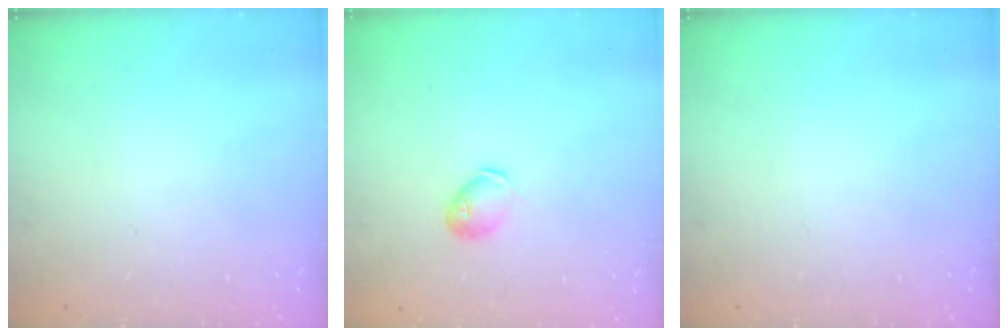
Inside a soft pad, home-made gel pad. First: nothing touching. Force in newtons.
{"total": 6.5, "press": 6.3, "slide": 1.5}
{"total": 0.0}